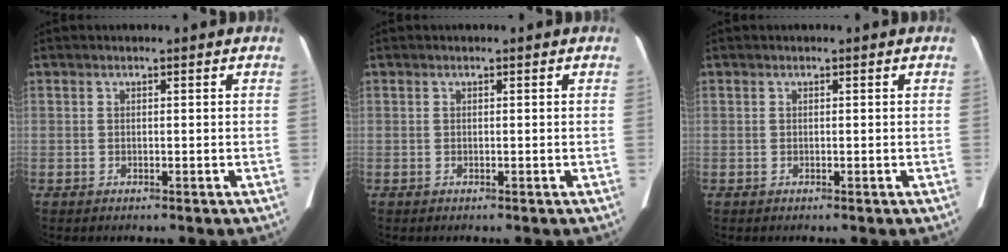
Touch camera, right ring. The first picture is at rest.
{"total": 0.0}
{"total": 0.0}